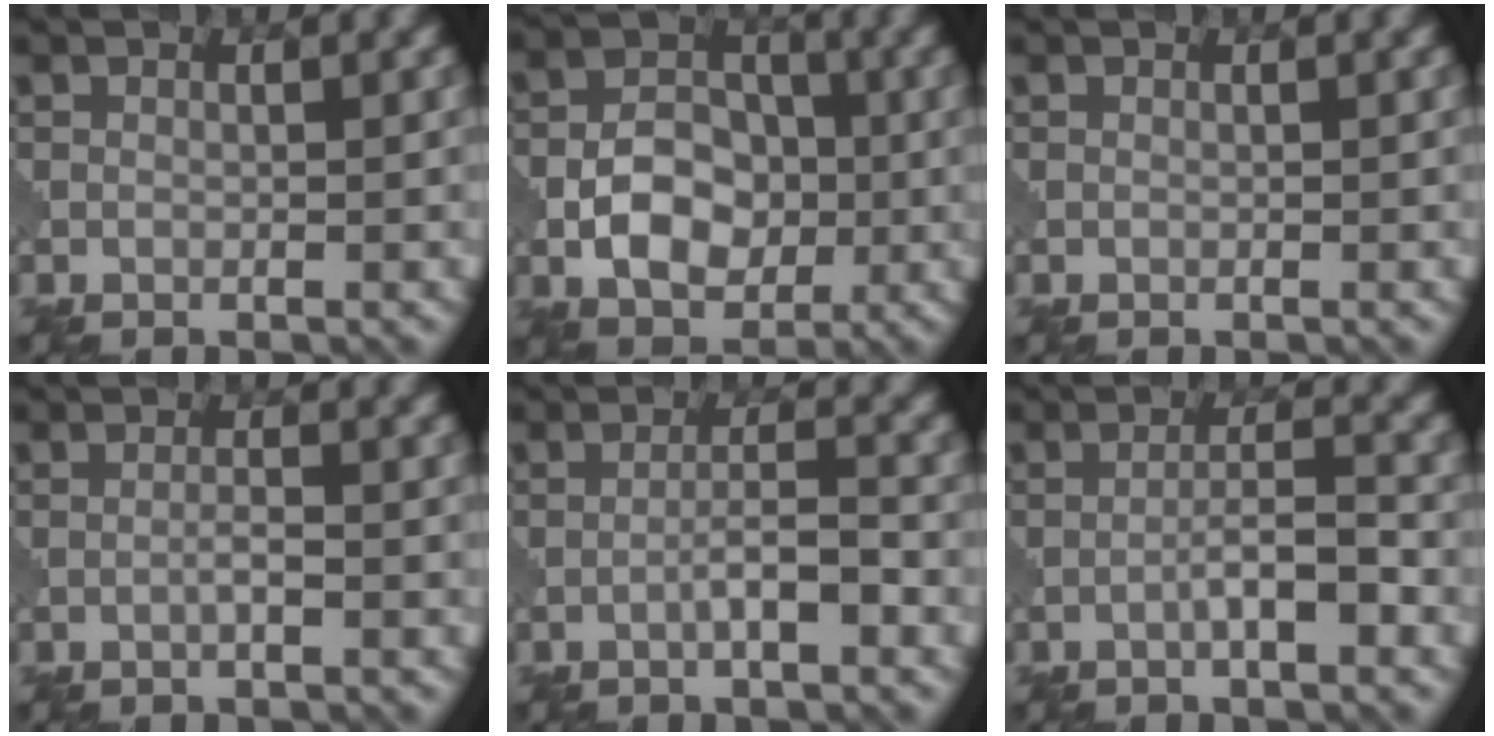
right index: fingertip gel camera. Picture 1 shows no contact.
{"total": 6.0, "force": [-1.5, 4.1, 4.1], "torque": [-0.059, 0.004, -0.029]}
{"total": 0.0}
{"total": 1.2, "force": [-0.5, 0.1, 1.1], "torque": [-0.020, 0.004, -0.011]}
{"total": 2.8, "force": [-1.2, 0.4, 2.5], "torque": [-0.043, 0.011, -0.024]}
{"total": 3.1, "force": [-1.4, 0.5, 2.8], "torque": [-0.048, 0.012, -0.027]}